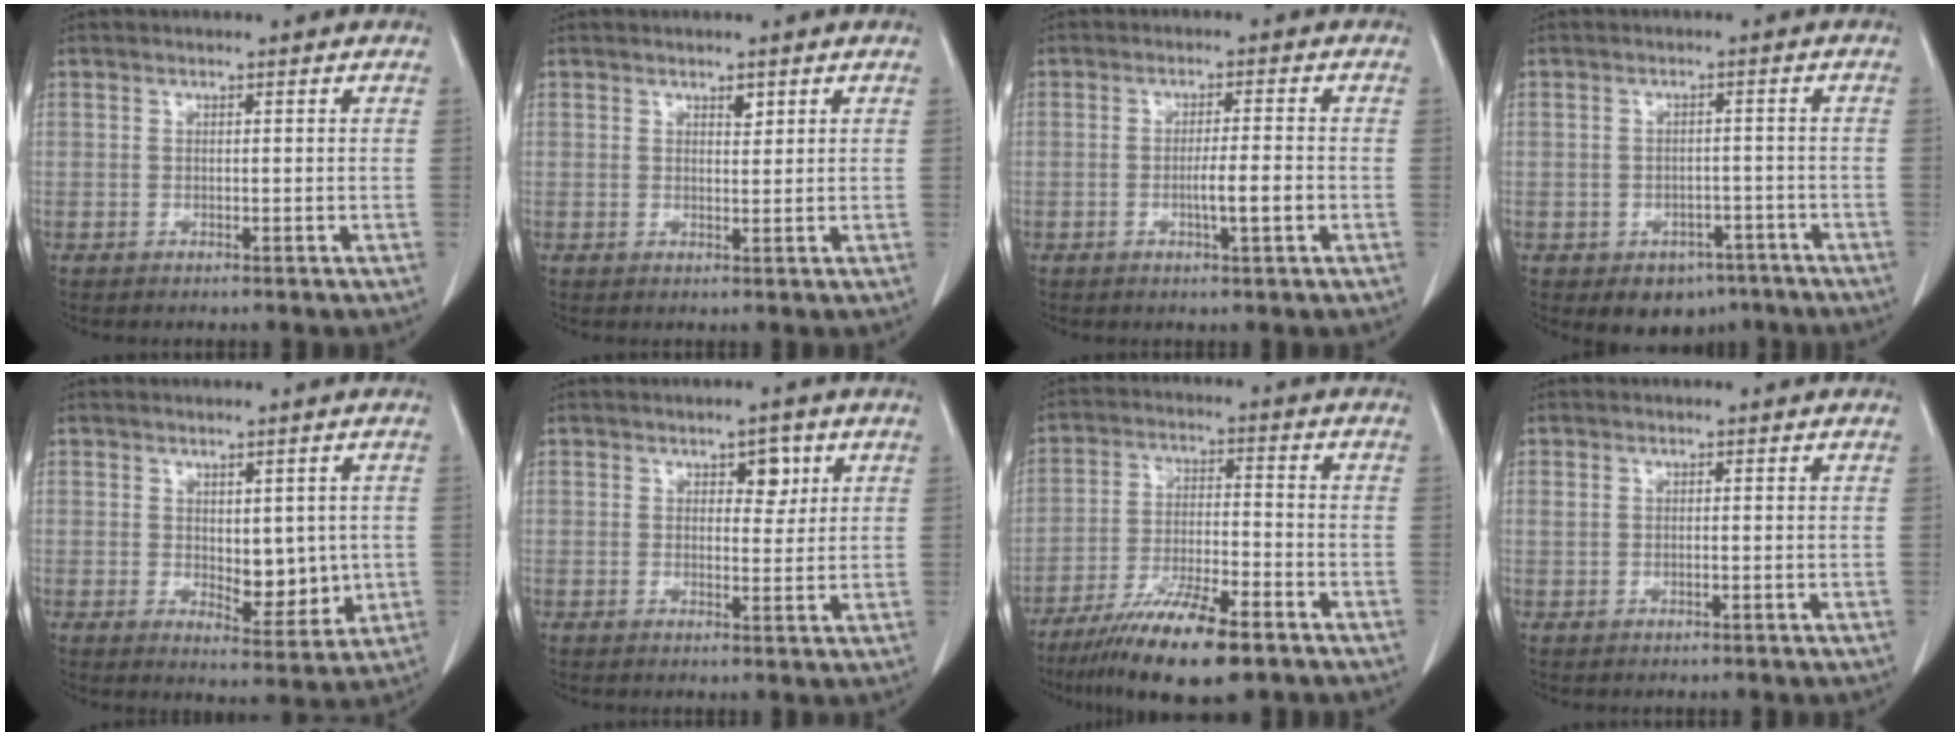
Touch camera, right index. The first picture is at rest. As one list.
[{"total": 1.3, "force": [0.9, 0.5, 0.8], "torque": [-0.012, -0.005, 0.013]}, {"total": 4.1, "force": [-1.1, 0.0, 4.0], "torque": [-0.063, -0.001, -0.015]}, {"total": 5.7, "force": [-3.7, 4.0, 1.9], "torque": [-0.012, 0.008, -0.043]}, {"total": 6.2, "force": [0.2, 3.1, 5.4], "torque": [-0.065, -0.009, 0.018]}, {"total": 3.2, "force": [1.5, 1.8, 2.2], "torque": [-0.024, 0.002, 0.021]}, {"total": 12.8, "force": [-8.8, 2.1, 9.1], "torque": [-0.162, -0.025, -0.151]}, {"total": 0.6, "force": [0.1, 0.3, 0.5], "torque": [-0.015, 0.008, 0.007]}]